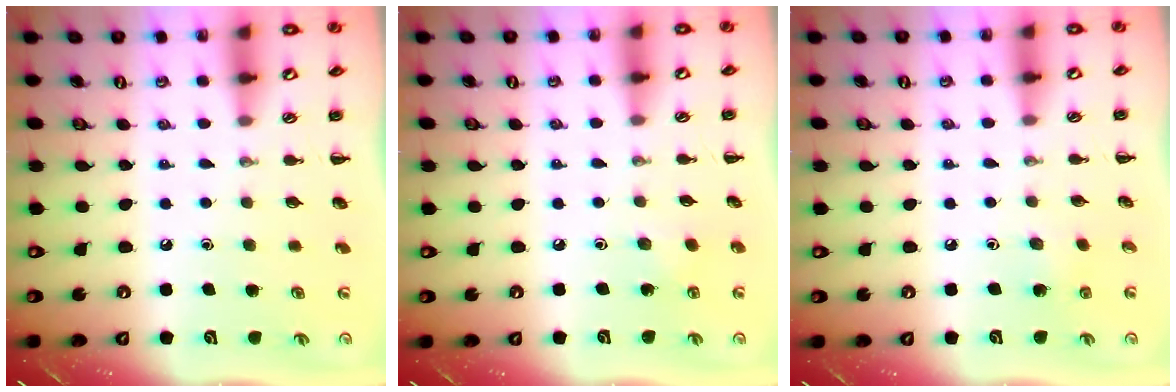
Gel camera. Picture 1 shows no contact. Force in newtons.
{"total": 2.4, "press": 2.3, "slide": 0.8}
{"total": 2.7, "press": 2.5, "slide": 0.8}